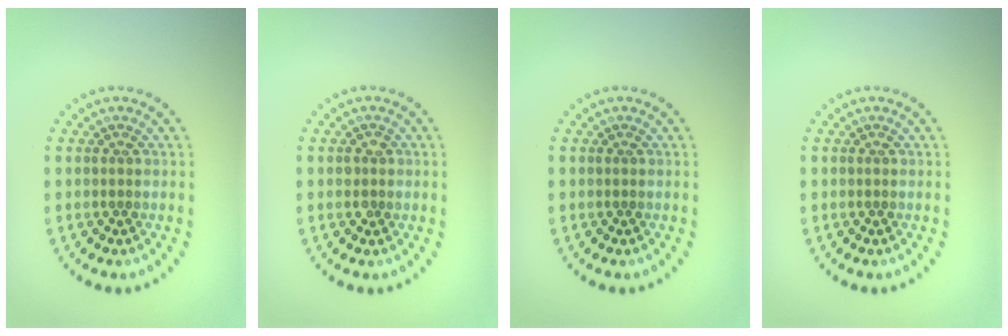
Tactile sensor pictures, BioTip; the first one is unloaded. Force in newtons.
{"total": 1.0, "press": 1.0, "slide": 0.2}
{"total": 0.0}
{"total": 0.0}